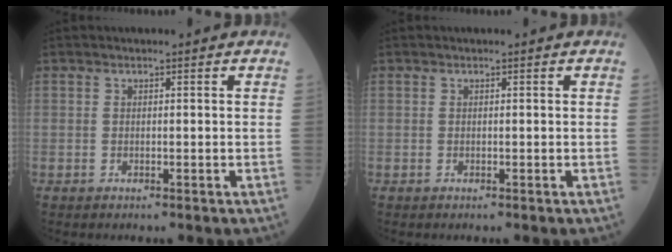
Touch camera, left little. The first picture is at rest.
{"total": 0.0}